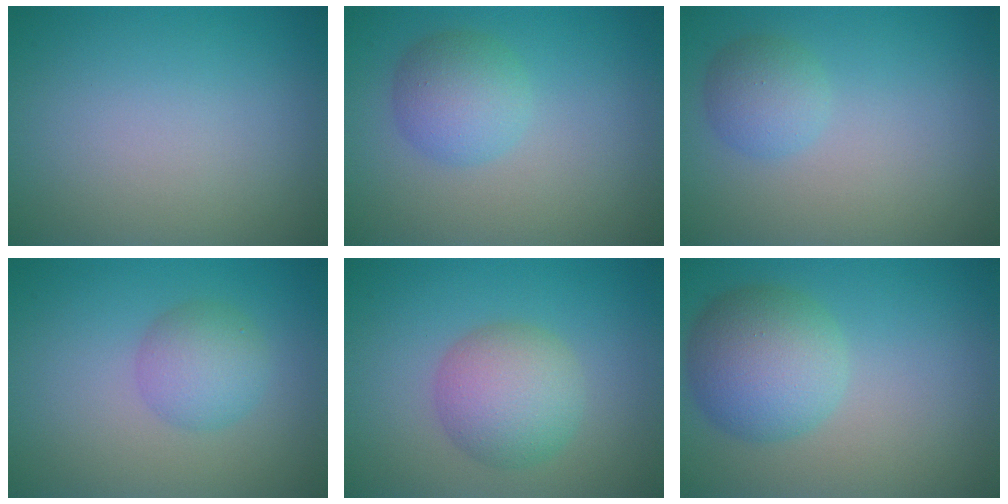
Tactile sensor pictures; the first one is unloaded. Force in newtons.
{"total": 3.5, "press": 3.5, "slide": 0.1}
{"total": 2.3, "press": 2.3, "slide": 0.1}
{"total": 3.1, "press": 3.1, "slide": 0.0}
{"total": 5.0, "press": 5.0, "slide": 0.3}
{"total": 6.1, "press": 6.1, "slide": 0.3}